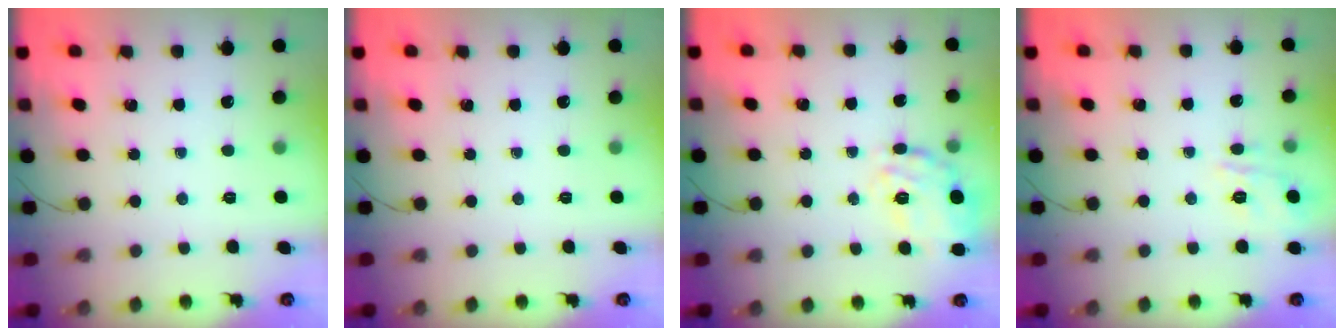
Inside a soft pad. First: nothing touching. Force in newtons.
{"total": 0.0}
{"total": 19.9, "press": 19.9, "slide": 1.6}
{"total": 7.7, "press": 7.7, "slide": 0.9}